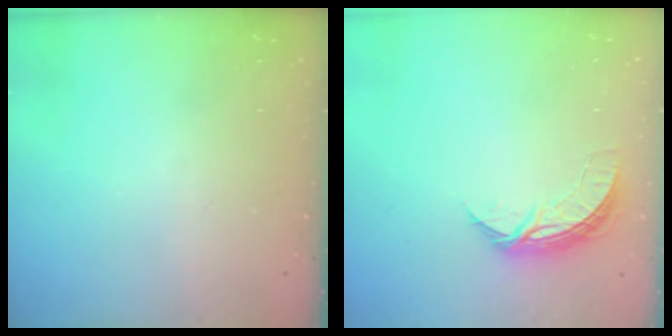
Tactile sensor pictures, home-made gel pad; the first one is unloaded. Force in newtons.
{"total": 7.1, "press": 7.0, "slide": 0.7}